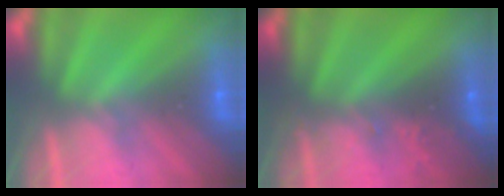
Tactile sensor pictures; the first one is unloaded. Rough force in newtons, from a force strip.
{"total": 2.4}